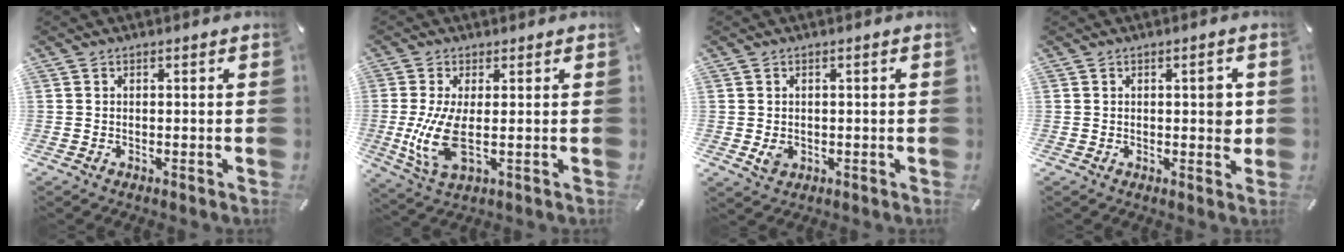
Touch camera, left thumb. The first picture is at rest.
{"total": 9.5, "force": [-0.2, 3.4, 8.9], "torque": [-0.213, -0.034, -0.005]}
{"total": 2.7, "force": [-0.4, 2.3, 1.3], "torque": [-0.023, -0.003, -0.009]}
{"total": 3.8, "force": [0.5, 1.8, 3.3], "torque": [-0.033, -0.007, -0.001]}